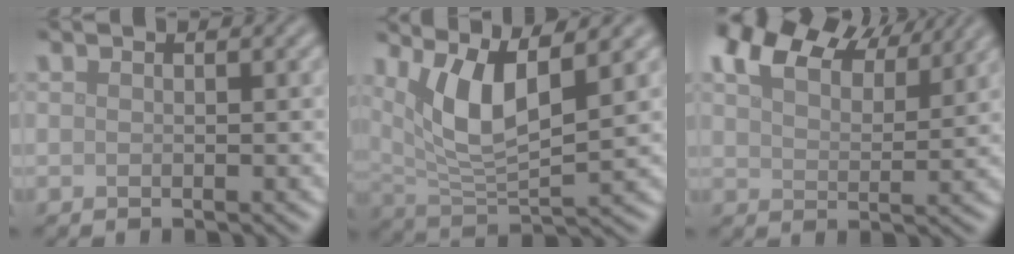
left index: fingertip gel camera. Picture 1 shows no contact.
{"total": 6.8, "force": [2.9, 2.1, 5.7], "torque": [-0.123, -0.010, 0.058]}
{"total": 9.2, "force": [6.9, 3.6, 5.0], "torque": [-0.106, 0.028, 0.102]}